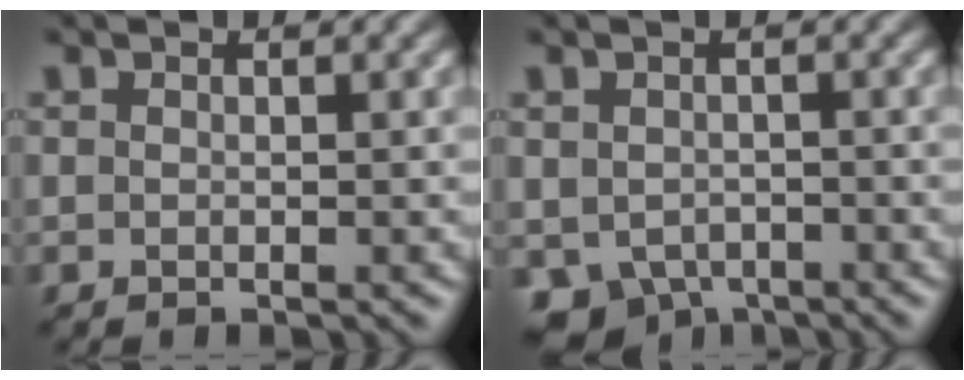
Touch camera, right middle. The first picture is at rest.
{"total": 4.2, "force": [-2.2, 3.0, 1.8], "torque": [-0.034, -0.022, -0.031]}